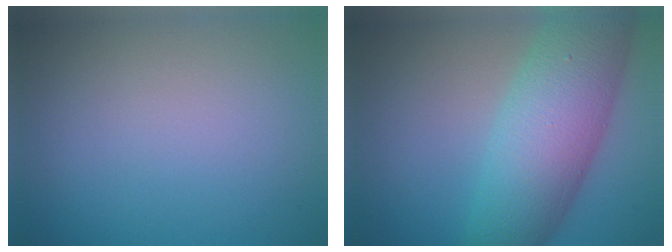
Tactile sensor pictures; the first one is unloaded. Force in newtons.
{"total": 9.6, "press": 9.6, "slide": 0.4}